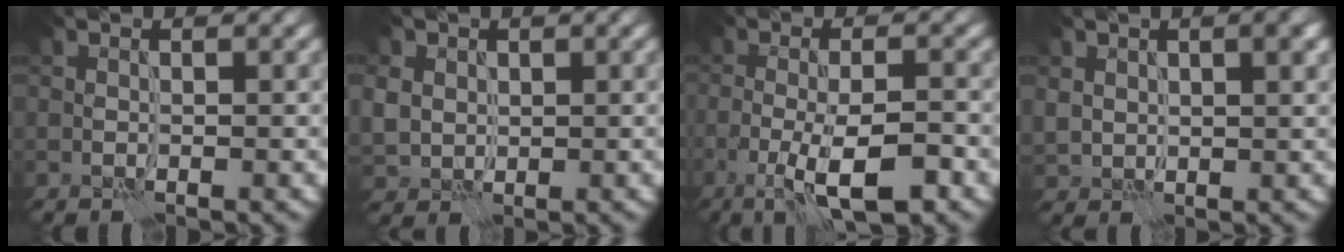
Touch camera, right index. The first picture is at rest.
{"total": 3.2, "force": [0.9, 2.8, 1.2], "torque": [-0.048, 0.004, 0.025]}
{"total": 6.6, "force": [-3.0, 1.6, 5.7], "torque": [-0.099, -0.001, -0.054]}
{"total": 3.7, "force": [1.5, 2.3, 2.5], "torque": [-0.053, -0.001, 0.026]}